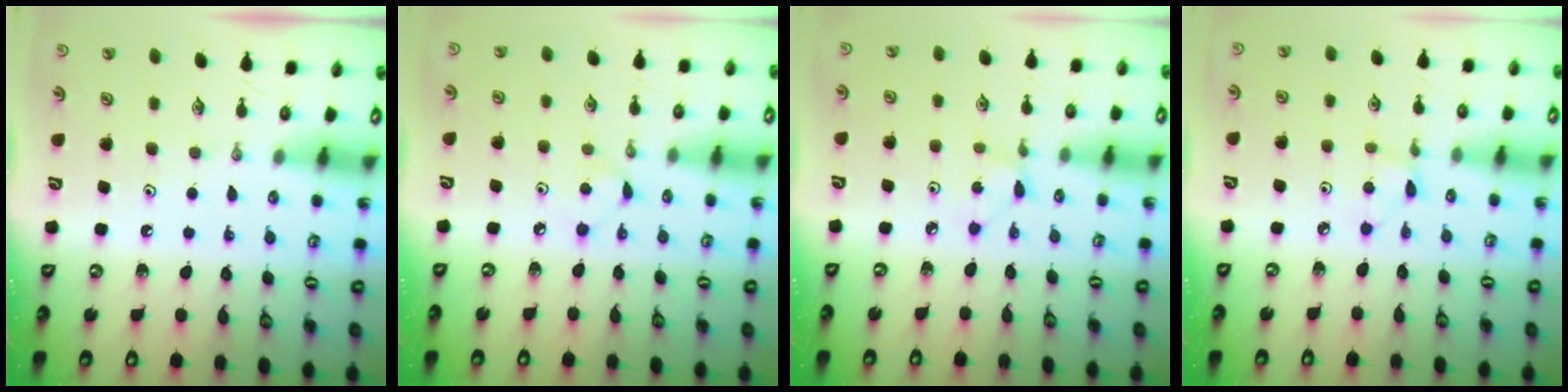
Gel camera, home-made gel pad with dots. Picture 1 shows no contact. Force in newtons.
{"total": 3.4, "press": 3.4, "slide": 0.4}
{"total": 0.9, "press": 0.9, "slide": 0.1}
{"total": 2.5, "press": 2.5, "slide": 0.3}